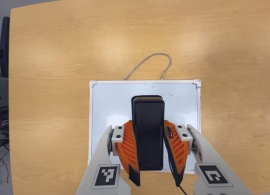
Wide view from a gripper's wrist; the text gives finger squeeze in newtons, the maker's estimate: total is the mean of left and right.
{"total": 7.7, "left": 6.0, "right": 9.4}